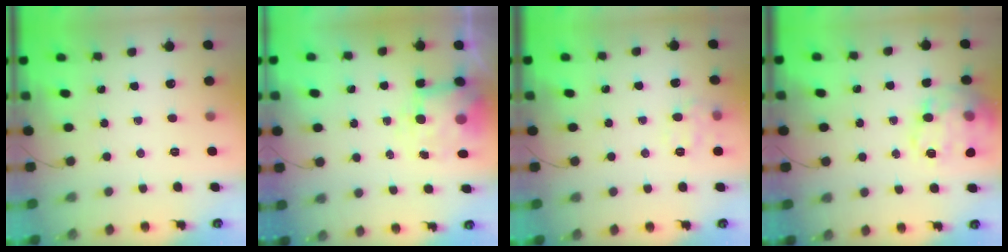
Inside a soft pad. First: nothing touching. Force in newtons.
{"total": 6.5, "press": 6.5, "slide": 0.5}
{"total": 8.1, "press": 8.0, "slide": 1.0}
{"total": 18.4, "press": 18.2, "slide": 2.5}